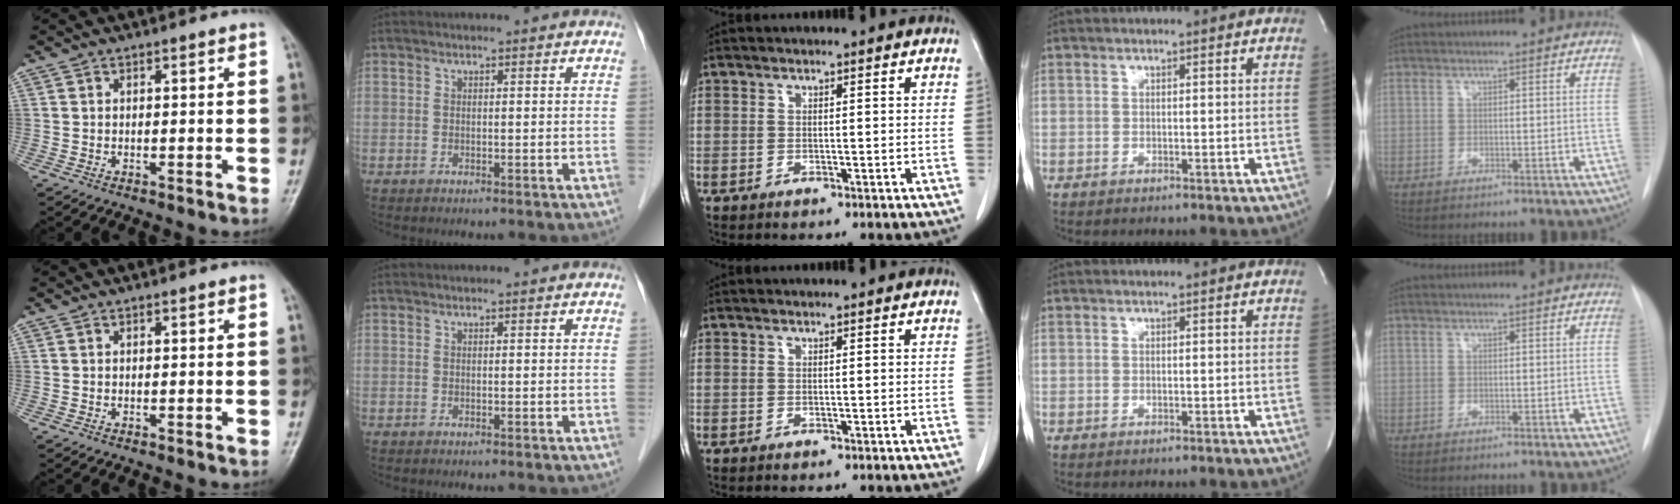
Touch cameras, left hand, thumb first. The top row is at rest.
{}